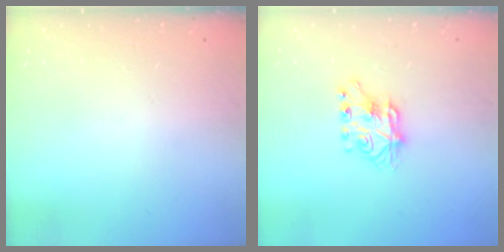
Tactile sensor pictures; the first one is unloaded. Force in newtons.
{"total": 6.9, "press": 6.9, "slide": 0.5}